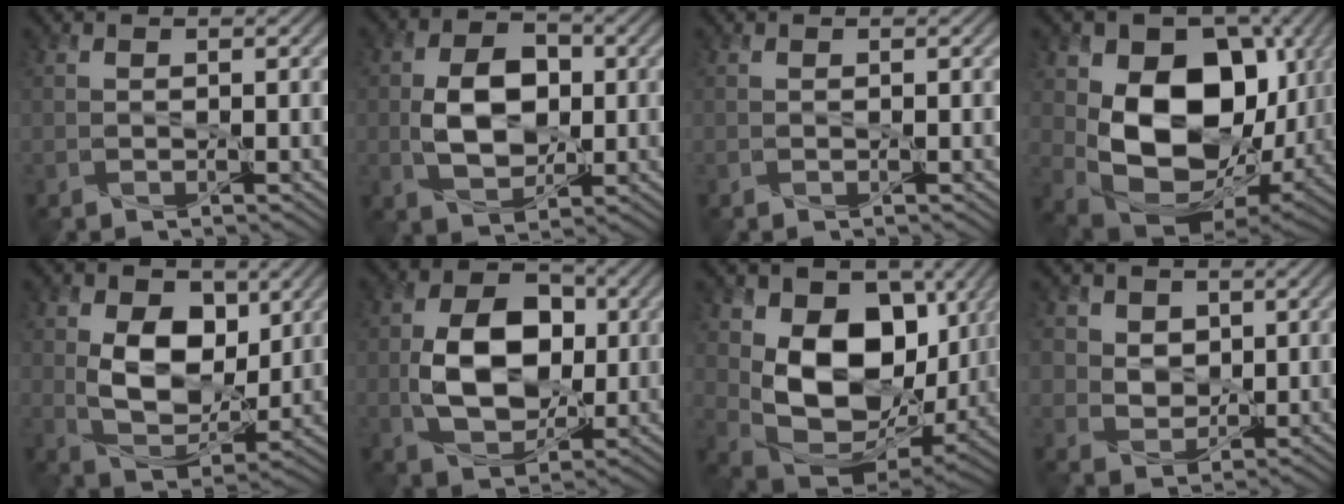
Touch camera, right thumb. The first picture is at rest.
{"total": 7.4, "force": [-0.3, 4.9, 5.5], "torque": [-0.110, 0.002, -0.006]}
{"total": 0.0}
{"total": 16.3, "force": [1.4, 11.5, 11.4], "torque": [-0.205, -0.025, 0.037]}
{"total": 10.0, "force": [2.0, 6.5, 7.3], "torque": [-0.152, -0.008, 0.033]}
{"total": 10.3, "force": [-0.2, 7.0, 7.5], "torque": [-0.150, 0.007, -0.004]}
{"total": 15.1, "force": [2.3, 10.4, 10.7], "torque": [-0.200, -0.022, 0.056]}
{"total": 4.9, "force": [1.9, 4.1, 2.0], "torque": [-0.084, -0.007, 0.041]}